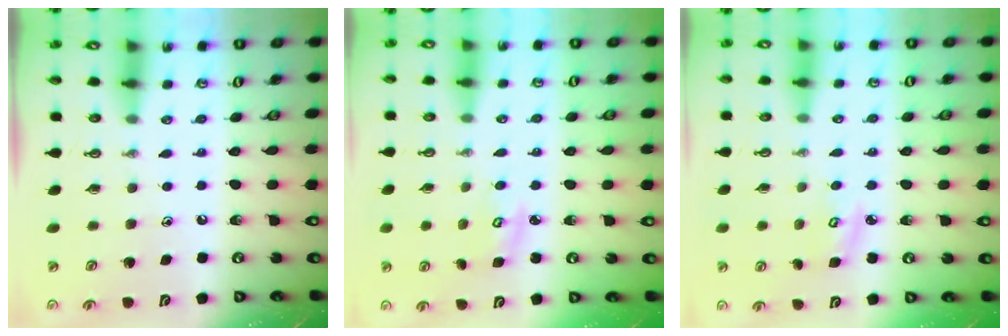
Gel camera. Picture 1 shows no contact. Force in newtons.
{"total": 2.8, "press": 2.8, "slide": 0.1}
{"total": 4.5, "press": 4.5, "slide": 0.5}